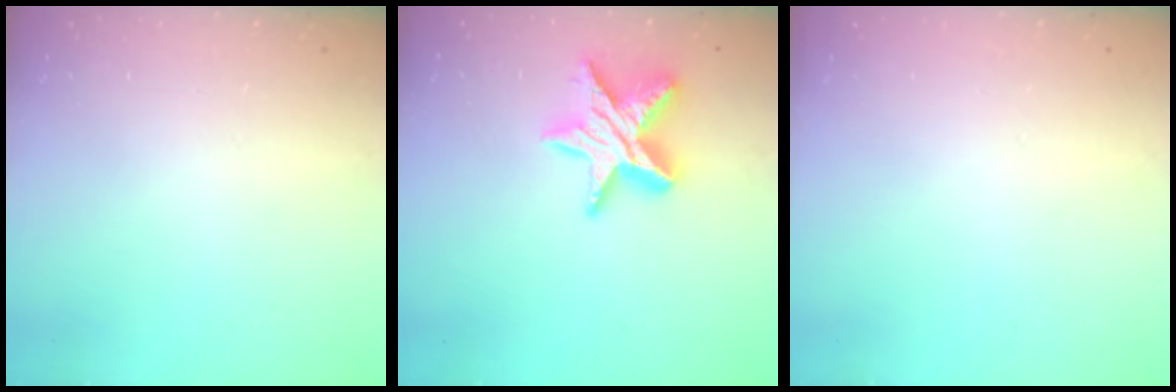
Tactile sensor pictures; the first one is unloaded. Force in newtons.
{"total": 15.0, "press": 14.9, "slide": 1.3}
{"total": 0.0}